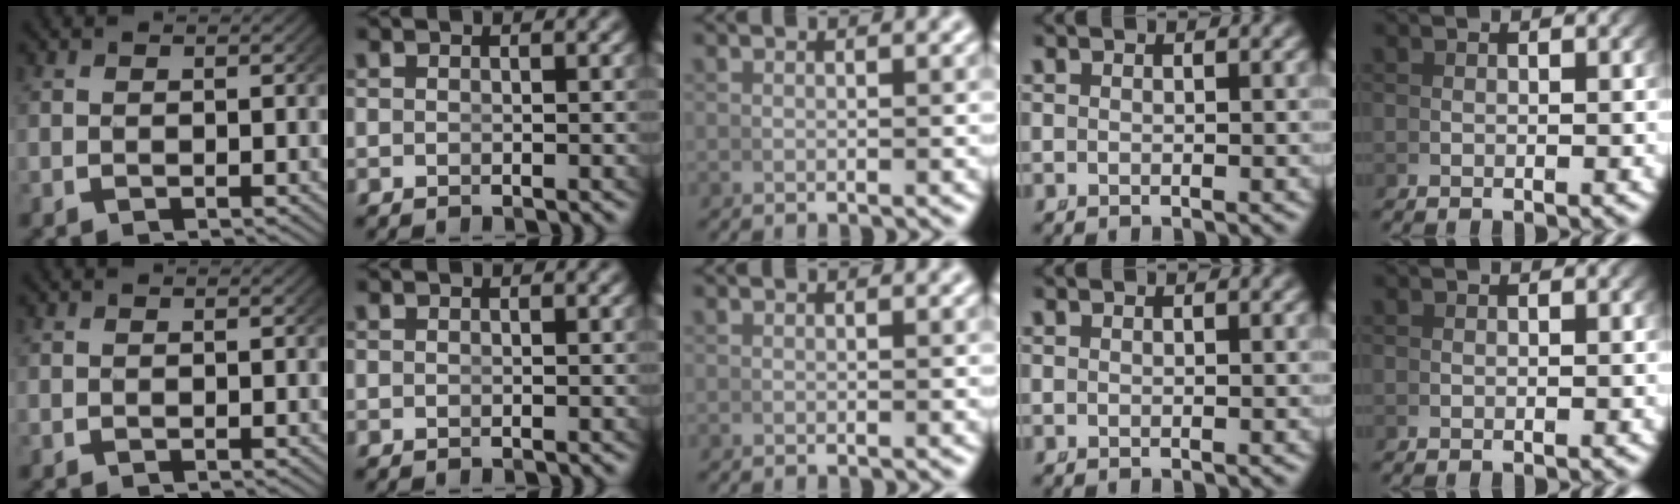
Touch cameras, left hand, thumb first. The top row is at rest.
{}